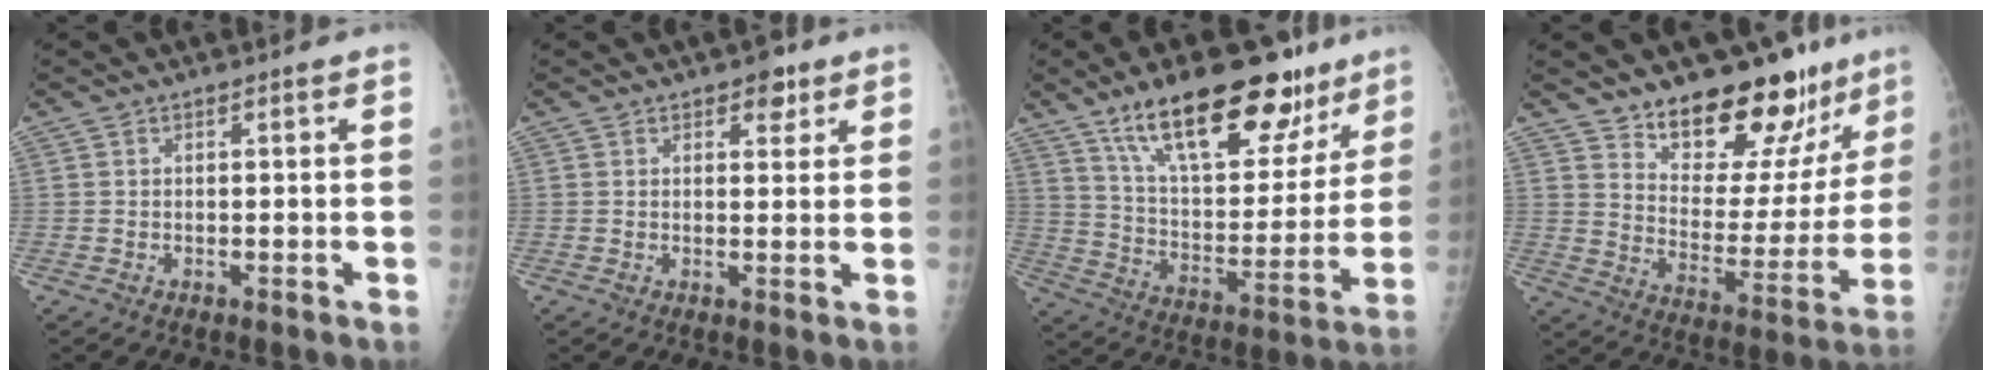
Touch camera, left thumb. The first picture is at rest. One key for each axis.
{"total": 3.5, "fx": 2.1, "fy": 2.1, "fz": 1.8, "tx": -0.001, "ty": -0.009, "tz": 0.026}
{"total": 25.1, "fx": 16.4, "fy": 10.4, "fz": 15.9, "tx": -0.197, "ty": -0.057, "tz": 0.264}
{"total": 19.2, "fx": 15.4, "fy": 8.1, "fz": 8.1, "tx": -0.060, "ty": -0.119, "tz": 0.225}